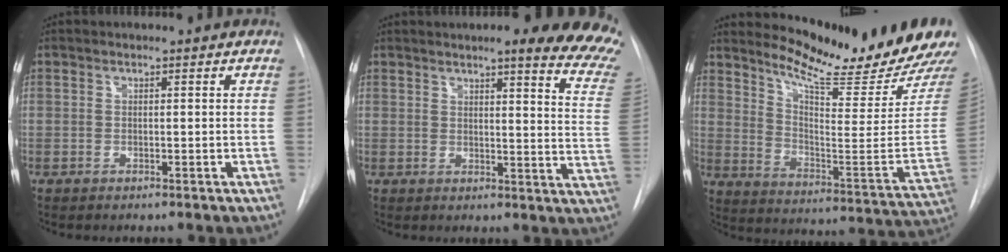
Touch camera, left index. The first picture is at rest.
{"total": 16.8, "force": [14.2, 1.6, 8.8], "torque": [-0.086, -0.057, 0.138]}
{"total": 18.2, "force": [16.8, -1.0, 7.0], "torque": [-0.121, -0.115, 0.238]}